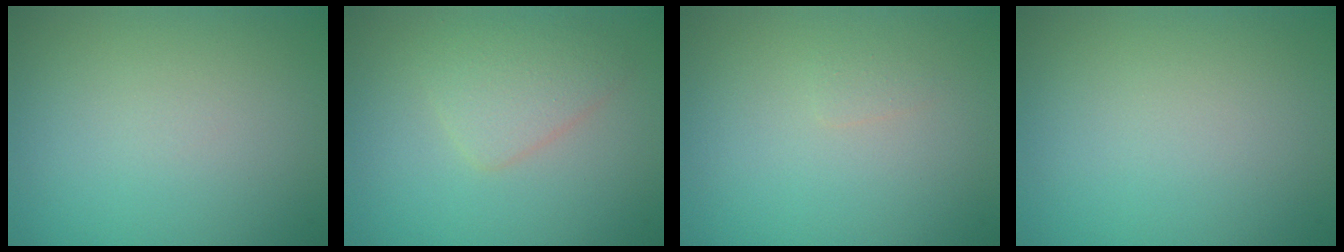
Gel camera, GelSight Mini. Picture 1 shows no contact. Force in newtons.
{"total": 2.5, "press": 2.5, "slide": 0.2}
{"total": 0.6, "press": 0.6, "slide": 0.0}
{"total": 0.0}